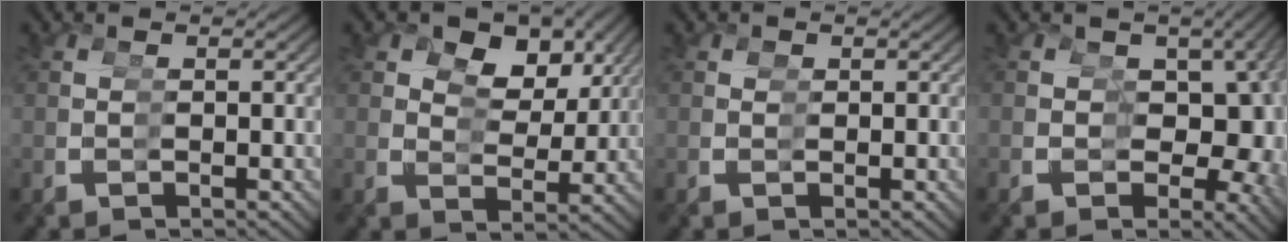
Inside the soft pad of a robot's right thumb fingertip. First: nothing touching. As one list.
[{"total": 5.5, "force": [3.0, 3.6, 2.9], "torque": [-0.032, -0.009, 0.048]}, {"total": 0.6, "force": [0.3, 0.5, -0.1], "torque": [0.004, -0.006, 0.007]}, {"total": 9.6, "force": [-0.1, 7.7, 5.8], "torque": [-0.072, -0.038, 0.017]}]